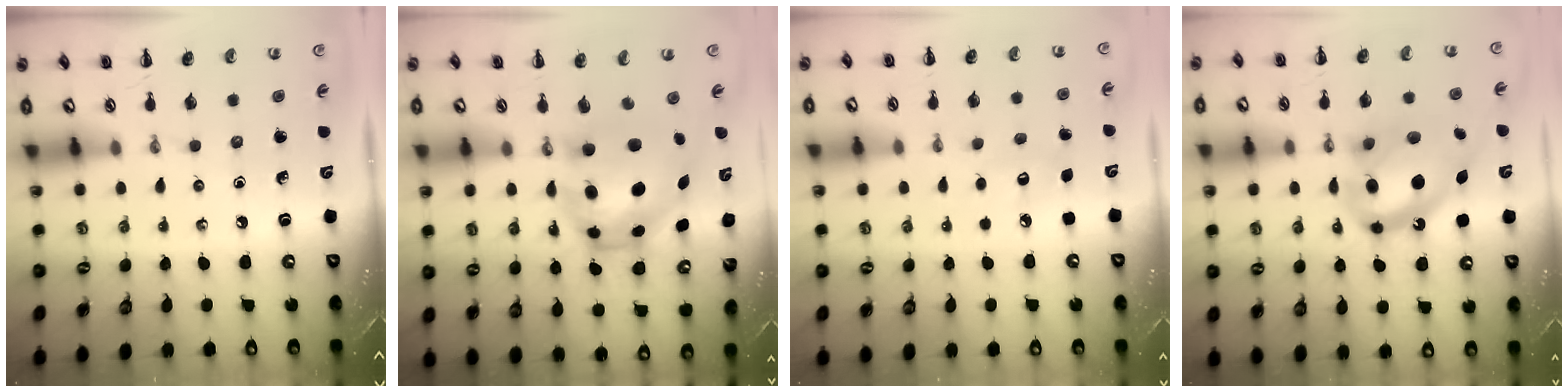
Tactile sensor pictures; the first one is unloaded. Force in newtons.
{"total": 6.8, "press": 6.7, "slide": 1.3}
{"total": 5.7, "press": 5.6, "slide": 1.2}
{"total": 16.5, "press": 16.0, "slide": 4.0}